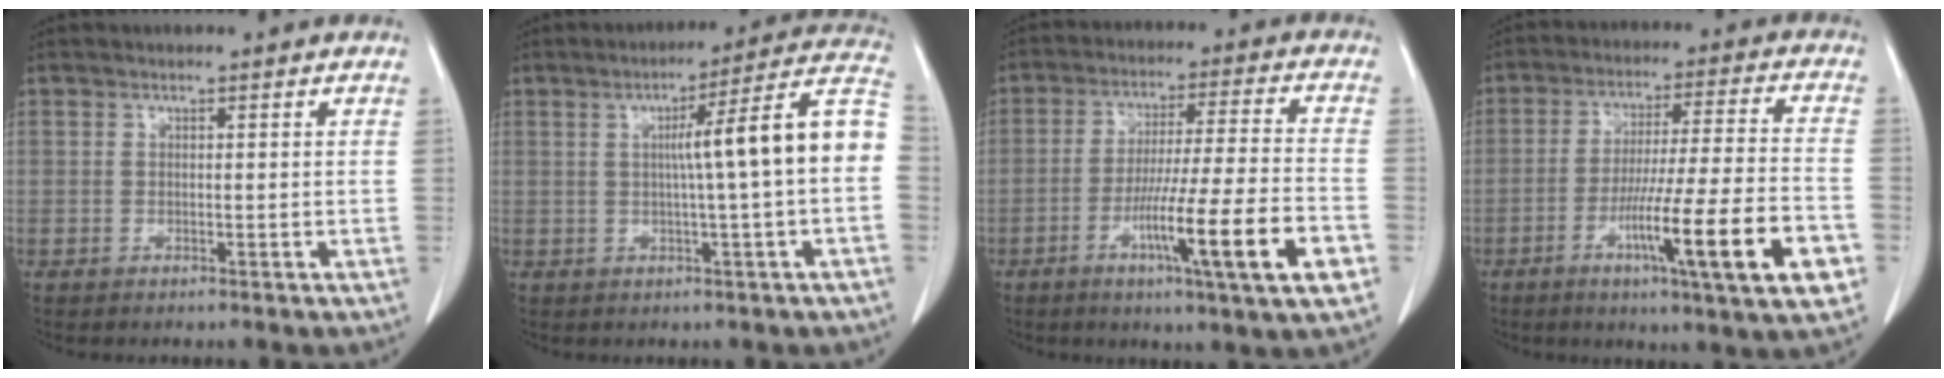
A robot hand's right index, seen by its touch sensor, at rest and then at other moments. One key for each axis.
{"total": 12.8, "fx": 0.3, "fy": -0.9, "fz": 12.8, "tx": -0.175, "ty": 0.027, "tz": -0.003}
{"total": 15.6, "fx": -6.2, "fy": -0.6, "fz": 14.3, "tx": -0.229, "ty": -0.016, "tz": -0.099}
{"total": 17.4, "fx": -6.9, "fy": -0.1, "fz": 15.9, "tx": -0.237, "ty": -0.018, "tz": -0.106}